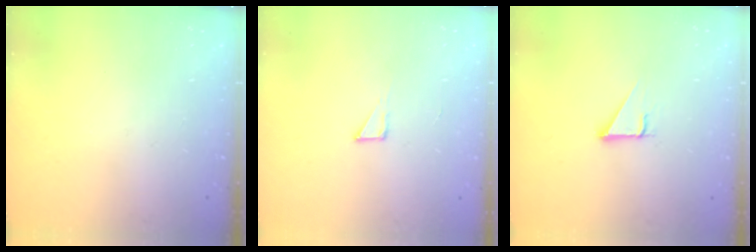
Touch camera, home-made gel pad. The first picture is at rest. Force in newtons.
{"total": 3.7, "press": 3.7, "slide": 0.4}
{"total": 2.9, "press": 2.9, "slide": 0.1}